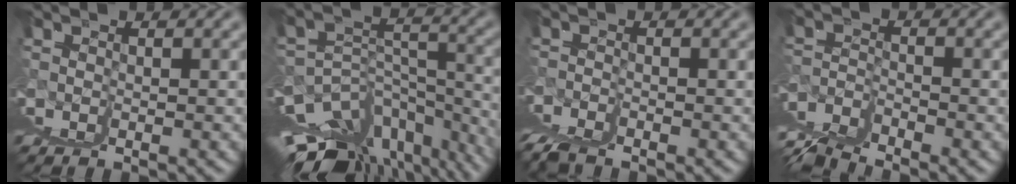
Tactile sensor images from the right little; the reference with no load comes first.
{"total": 8.1, "force": [-2.3, 1.5, 7.6], "torque": [-0.097, -0.021, -0.001]}
{"total": 3.3, "force": [-1.8, -2.4, 1.2], "torque": [-0.009, 0.000, -0.011]}
{"total": 4.0, "force": [1.1, -3.4, 1.7], "torque": [-0.007, 0.014, 0.026]}